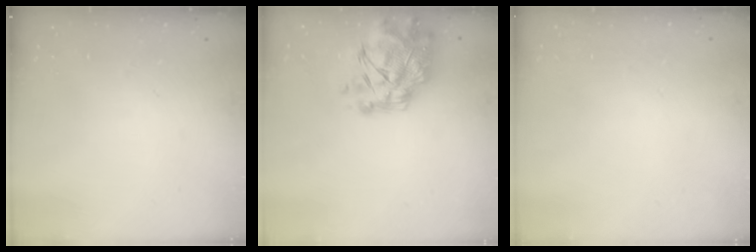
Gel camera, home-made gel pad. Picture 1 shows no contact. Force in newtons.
{"total": 14.7, "press": 13.7, "slide": 5.6}
{"total": 1.8, "press": 1.8, "slide": 0.2}